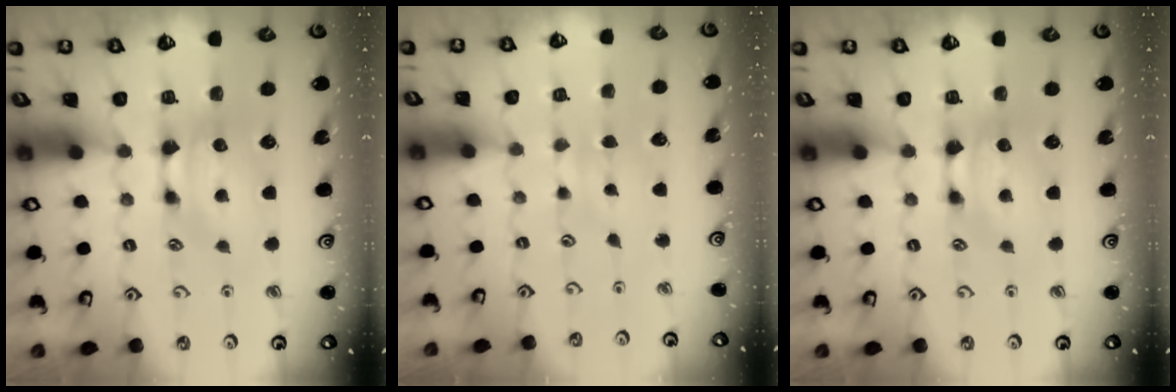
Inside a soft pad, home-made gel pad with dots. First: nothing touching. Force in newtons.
{"total": 3.5, "press": 3.5, "slide": 0.4}
{"total": 0.0}